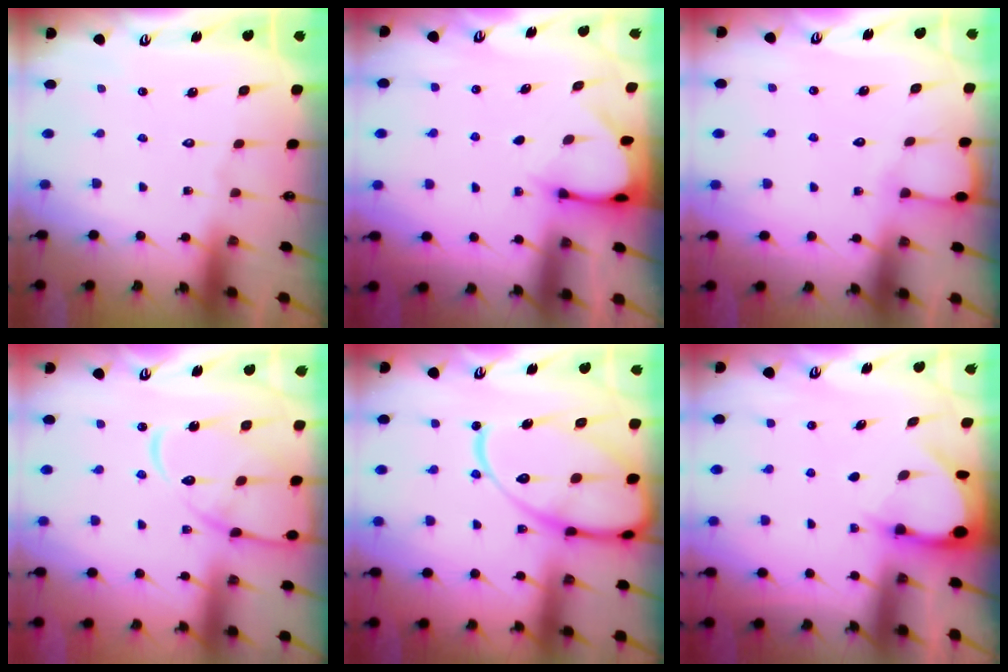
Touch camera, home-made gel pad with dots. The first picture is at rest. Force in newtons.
{"total": 3.0, "press": 3.0, "slide": 0.2}
{"total": 3.1, "press": 3.1, "slide": 0.3}
{"total": 14.6, "press": 14.5, "slide": 1.3}
{"total": 19.6, "press": 19.5, "slide": 1.9}
{"total": 3.3, "press": 3.3, "slide": 0.2}